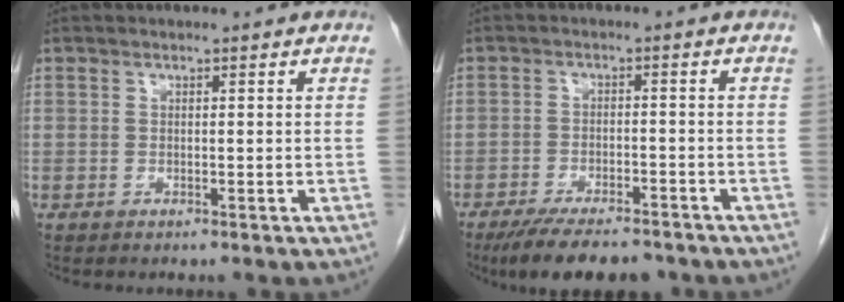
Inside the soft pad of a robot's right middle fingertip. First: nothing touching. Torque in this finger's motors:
{"motor_torque": [1.17, -0.97, 0.48, 0.15]}